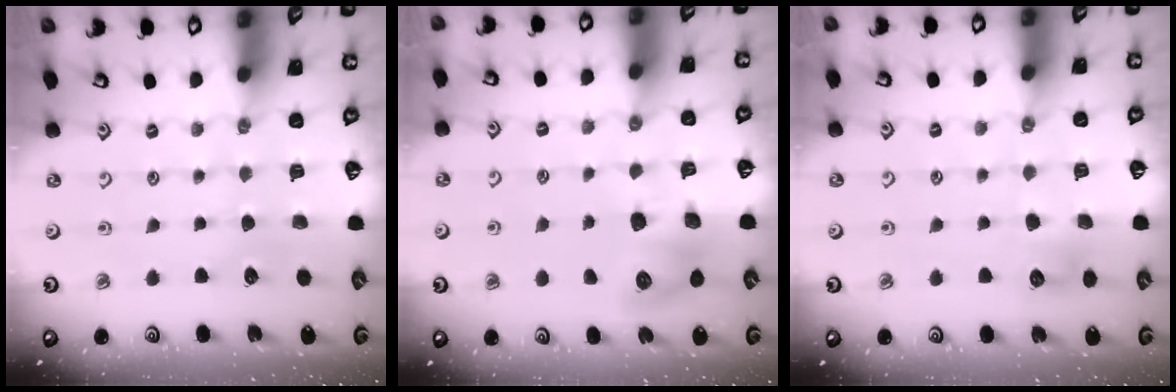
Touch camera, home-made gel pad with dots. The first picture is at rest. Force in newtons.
{"total": 8.2, "press": 8.1, "slide": 1.2}
{"total": 6.2, "press": 6.2, "slide": 0.9}